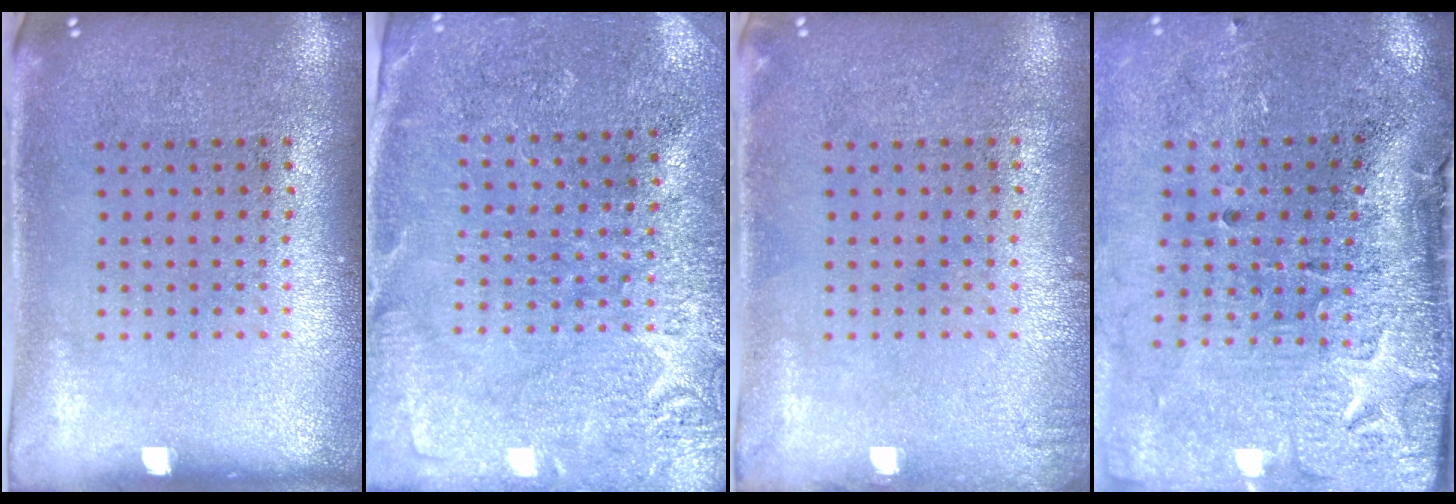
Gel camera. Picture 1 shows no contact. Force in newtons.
{"total": 2.8, "press": 2.8, "slide": 0.1}
{"total": 0.7, "press": 0.7, "slide": 0.1}
{"total": 4.5, "press": 3.5, "slide": 2.8}